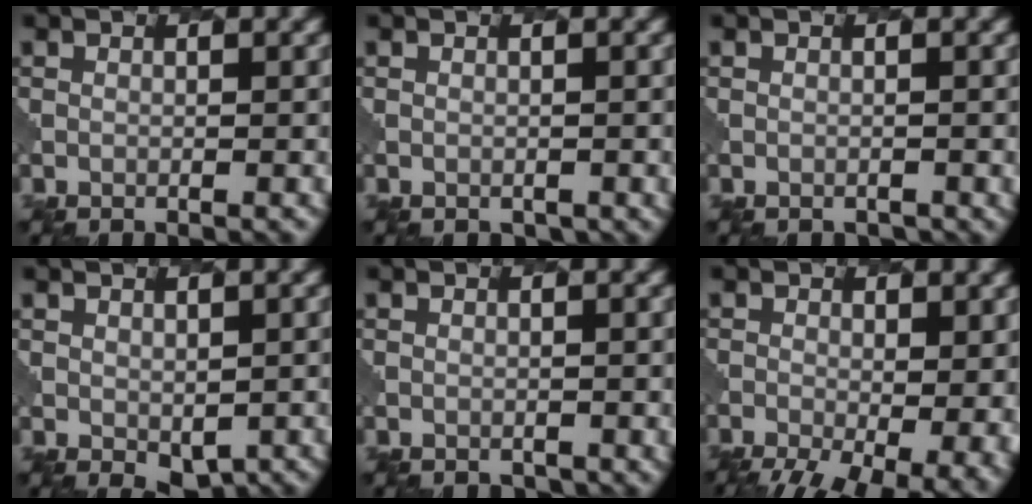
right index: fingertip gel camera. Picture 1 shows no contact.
{"total": 0.9, "force": [-0.3, 0.9, 0.2], "torque": [-0.004, -0.002, 0.002]}
{"total": 0.8, "force": [-0.6, 0.6, 0.0], "torque": [0.001, 0.000, -0.004]}
{"total": 2.8, "force": [0.1, 1.9, 2.0], "torque": [-0.032, -0.013, 0.008]}
{"total": 0.8, "force": [-0.2, 0.8, 0.2], "torque": [-0.004, -0.002, 0.003]}
{"total": 10.3, "force": [-4.4, 4.9, 7.9], "torque": [-0.107, -0.036, -0.044]}